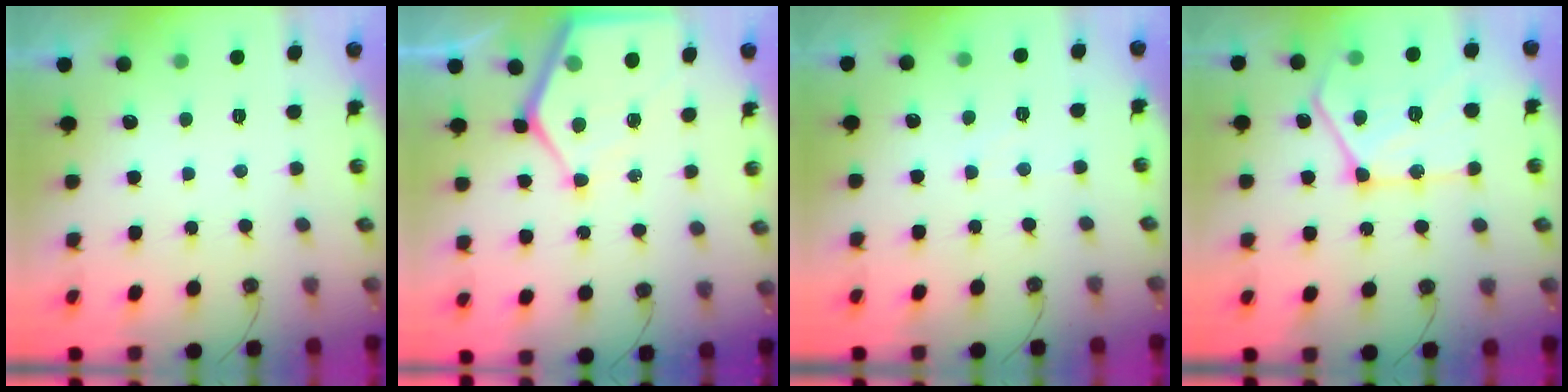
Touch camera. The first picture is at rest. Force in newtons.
{"total": 11.0, "press": 11.0, "slide": 0.9}
{"total": 2.7, "press": 2.6, "slide": 0.6}
{"total": 20.5, "press": 20.4, "slide": 2.0}